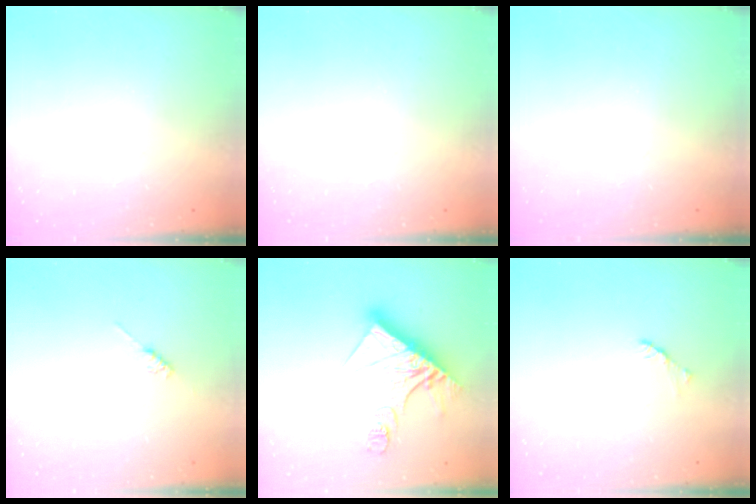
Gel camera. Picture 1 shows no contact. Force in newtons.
{"total": 0.0}
{"total": 0.0}
{"total": 1.8, "press": 1.7, "slide": 0.3}
{"total": 16.2, "press": 16.2, "slide": 1.7}
{"total": 1.7, "press": 1.6, "slide": 0.4}